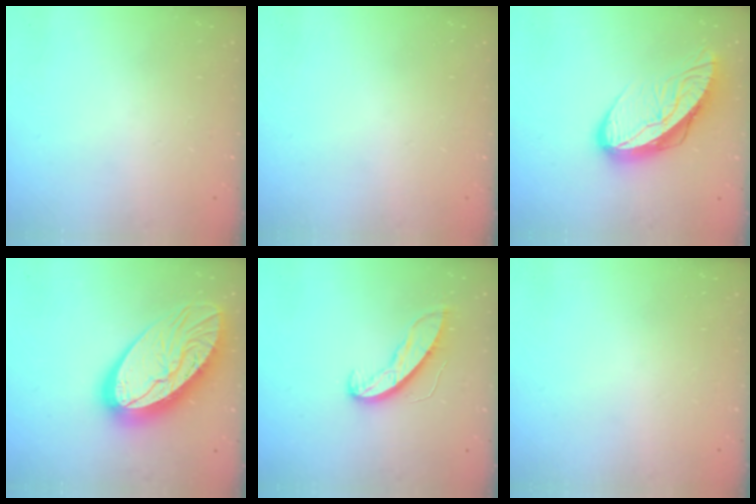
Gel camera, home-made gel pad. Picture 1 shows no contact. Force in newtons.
{"total": 0.0}
{"total": 12.5, "press": 12.5, "slide": 1.3}
{"total": 24.2, "press": 24.1, "slide": 2.4}
{"total": 9.0, "press": 9.0, "slide": 0.3}
{"total": 0.0}